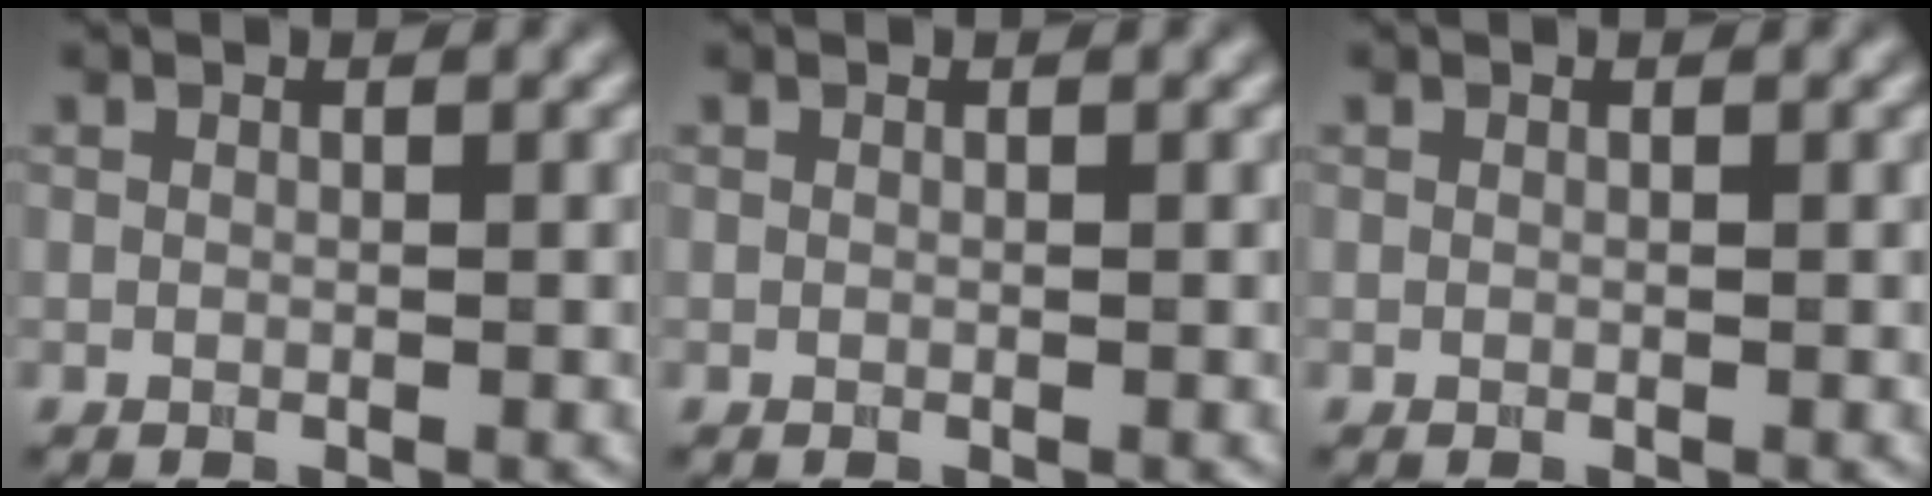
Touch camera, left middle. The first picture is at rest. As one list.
[{"total": 0.0}, {"total": 0.0}]